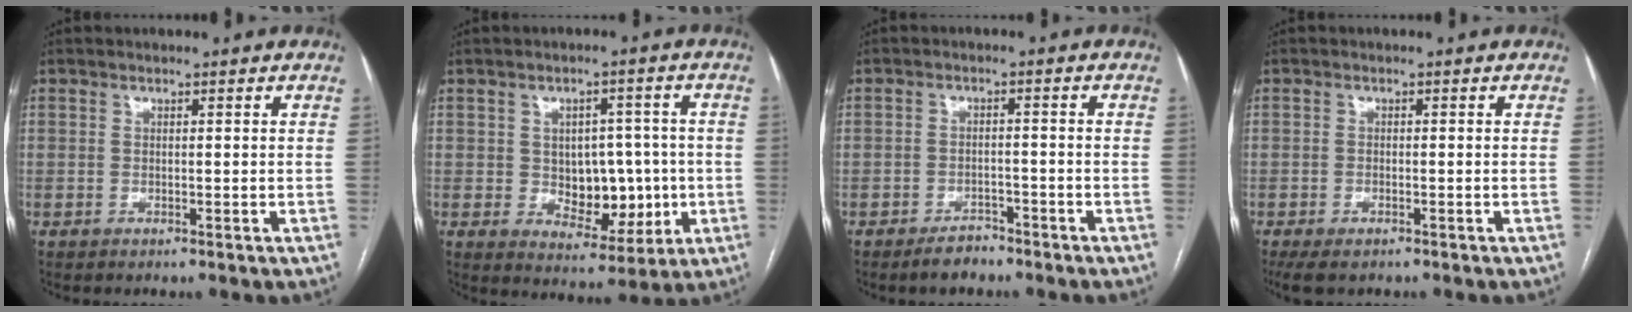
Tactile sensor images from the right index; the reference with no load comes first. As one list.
[{"total": 9.2, "force": [-0.7, 5.9, 7.0], "torque": [-0.092, 0.014, 0.002]}, {"total": 3.4, "force": [-2.9, 1.5, 1.2], "torque": [-0.020, 0.003, -0.043]}, {"total": 4.2, "force": [-3.0, 1.6, 2.4], "torque": [-0.045, -0.010, -0.047]}]